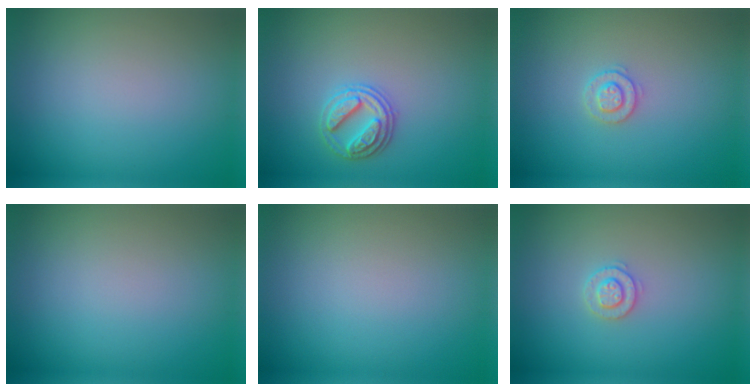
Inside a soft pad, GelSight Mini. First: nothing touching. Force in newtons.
{"total": 2.6, "press": 2.6, "slide": 0.5}
{"total": 1.8, "press": 1.8, "slide": 0.4}
{"total": 0.0}
{"total": 0.0}
{"total": 1.8, "press": 1.8, "slide": 0.4}